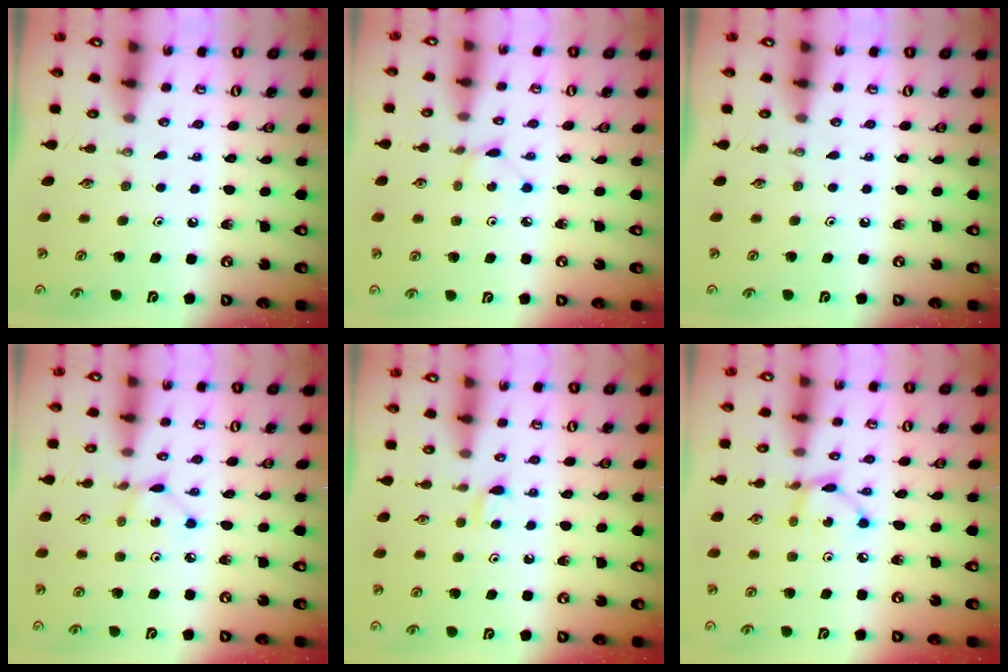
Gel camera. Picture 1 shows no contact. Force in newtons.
{"total": 1.3, "press": 1.3, "slide": 0.2}
{"total": 0.0}
{"total": 2.0, "press": 2.0, "slide": 0.2}
{"total": 3.9, "press": 3.9, "slide": 0.6}
{"total": 5.4, "press": 5.4, "slide": 0.2}